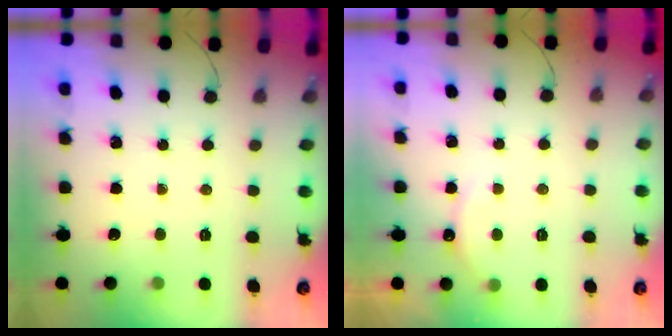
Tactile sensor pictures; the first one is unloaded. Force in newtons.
{"total": 7.2, "press": 7.2, "slide": 1.0}